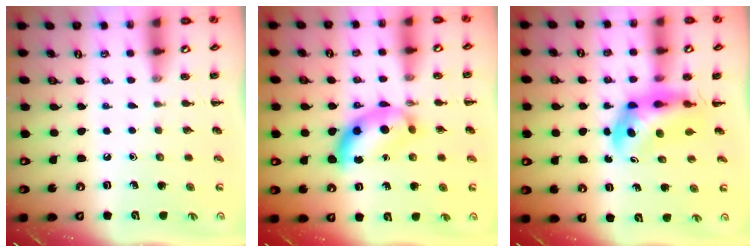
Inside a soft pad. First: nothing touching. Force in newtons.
{"total": 10.7, "press": 10.7, "slide": 0.5}
{"total": 6.4, "press": 6.2, "slide": 1.5}